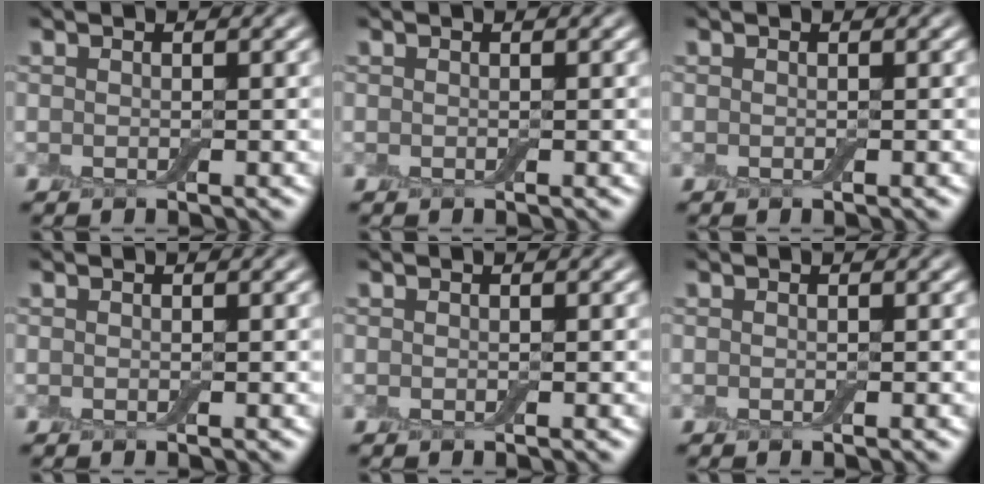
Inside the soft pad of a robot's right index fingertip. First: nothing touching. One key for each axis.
{"total": 0.0}
{"total": 0.0}
{"total": 0.0}
{"total": 0.0}
{"total": 0.0}